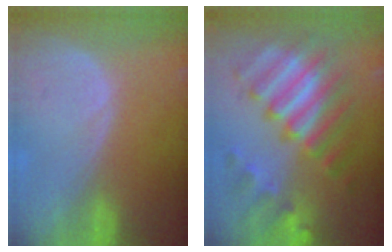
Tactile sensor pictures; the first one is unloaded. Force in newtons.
{"total": 11.3, "press": 11.2, "slide": 1.2}